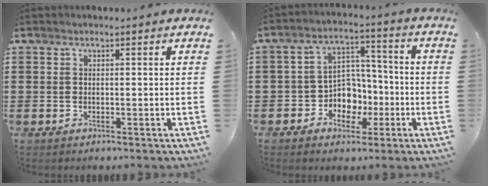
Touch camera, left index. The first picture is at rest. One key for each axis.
{"total": 6.9, "fx": -2.0, "fy": 6.1, "fz": 2.5, "tx": -0.052, "ty": 0.012, "tz": -0.032}